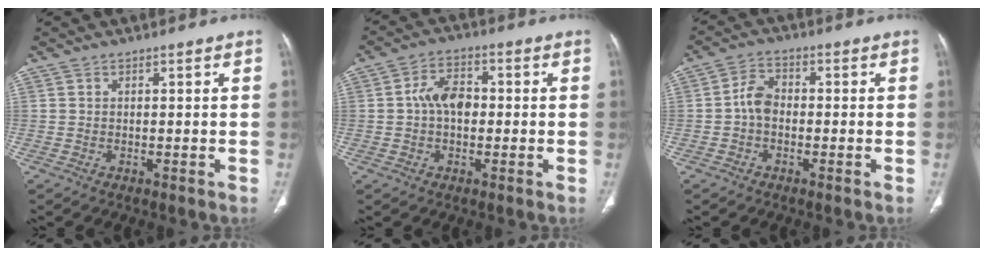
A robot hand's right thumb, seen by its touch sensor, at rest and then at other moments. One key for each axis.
{"total": 6.9, "fx": 0.1, "fy": 4.6, "fz": 5.1, "tx": -0.071, "ty": 0.018, "tz": -0.008}
{"total": 4.5, "fx": -0.8, "fy": 3.2, "fz": 3.1, "tx": -0.049, "ty": 0.015, "tz": -0.026}